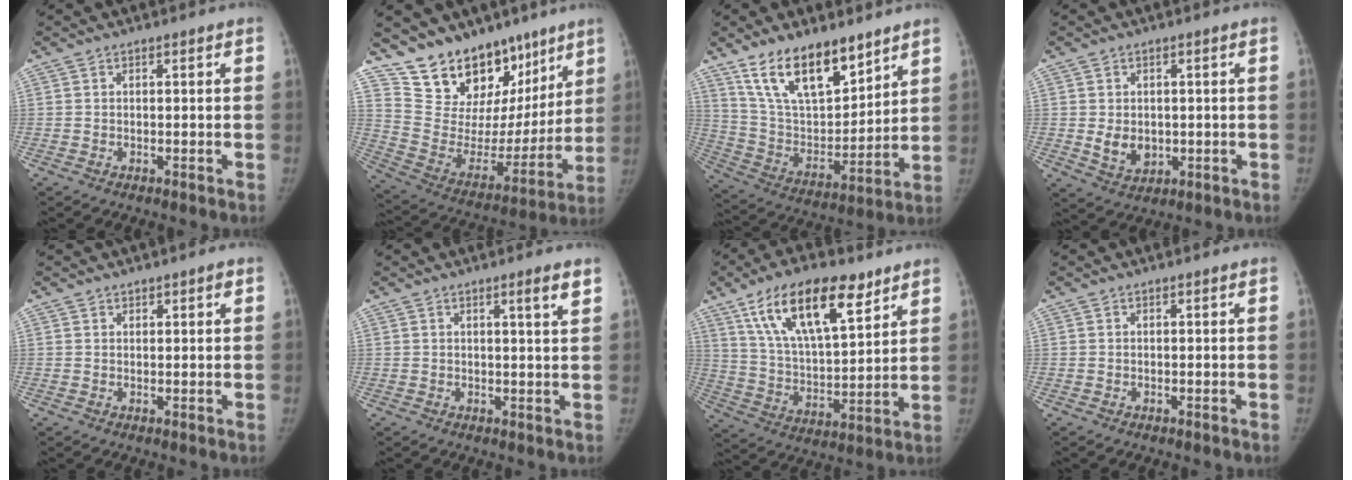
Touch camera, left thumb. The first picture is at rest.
{"total": 22.5, "force": [16.0, 12.7, 9.4], "torque": [-0.085, -0.076, 0.269]}
{"total": 18.2, "force": [12.5, 8.0, 10.5], "torque": [-0.136, -0.070, 0.237]}
{"total": 5.3, "force": [-0.1, 4.2, 3.2], "torque": [-0.033, -0.008, 0.011]}
{"total": 1.5, "force": [1.0, 0.9, 0.6], "torque": [0.007, -0.003, 0.012]}
{"total": 3.2, "force": [1.9, -0.1, 2.5], "torque": [-0.037, -0.014, 0.028]}
{"total": 19.9, "force": [11.5, 8.2, 13.9], "torque": [-0.209, -0.039, 0.209]}
{"total": 0.0}